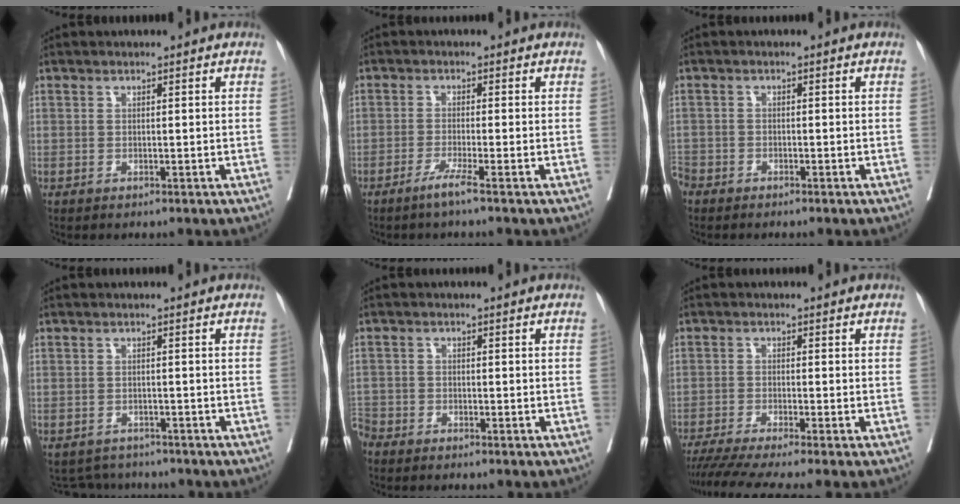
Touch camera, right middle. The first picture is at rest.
{"total": 2.8, "force": [-1.9, -0.8, 1.9], "torque": [-0.038, -0.006, -0.041]}
{"total": 3.2, "force": [-2.7, 1.4, 0.9], "torque": [-0.018, -0.003, -0.056]}
{"total": 3.8, "force": [-3.6, 1.1, -0.6], "torque": [0.009, 0.004, -0.054]}
{"total": 3.4, "force": [-3.2, 1.0, 0.5], "torque": [-0.006, -0.006, -0.067]}
{"total": 9.4, "force": [-7.7, -0.6, 5.4], "torque": [-0.078, -0.018, -0.124]}